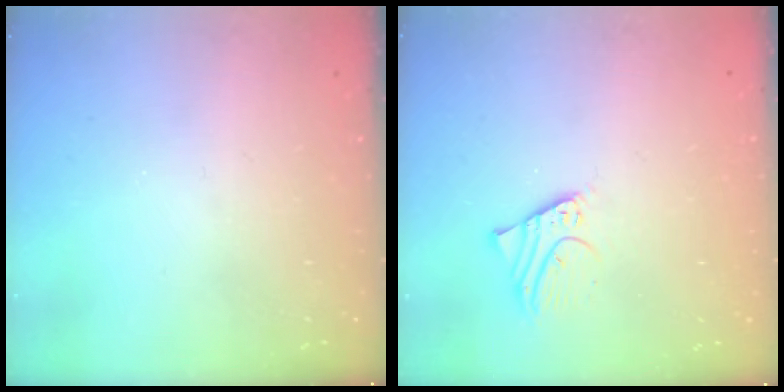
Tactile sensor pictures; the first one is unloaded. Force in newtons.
{"total": 2.4, "press": 2.4, "slide": 0.0}